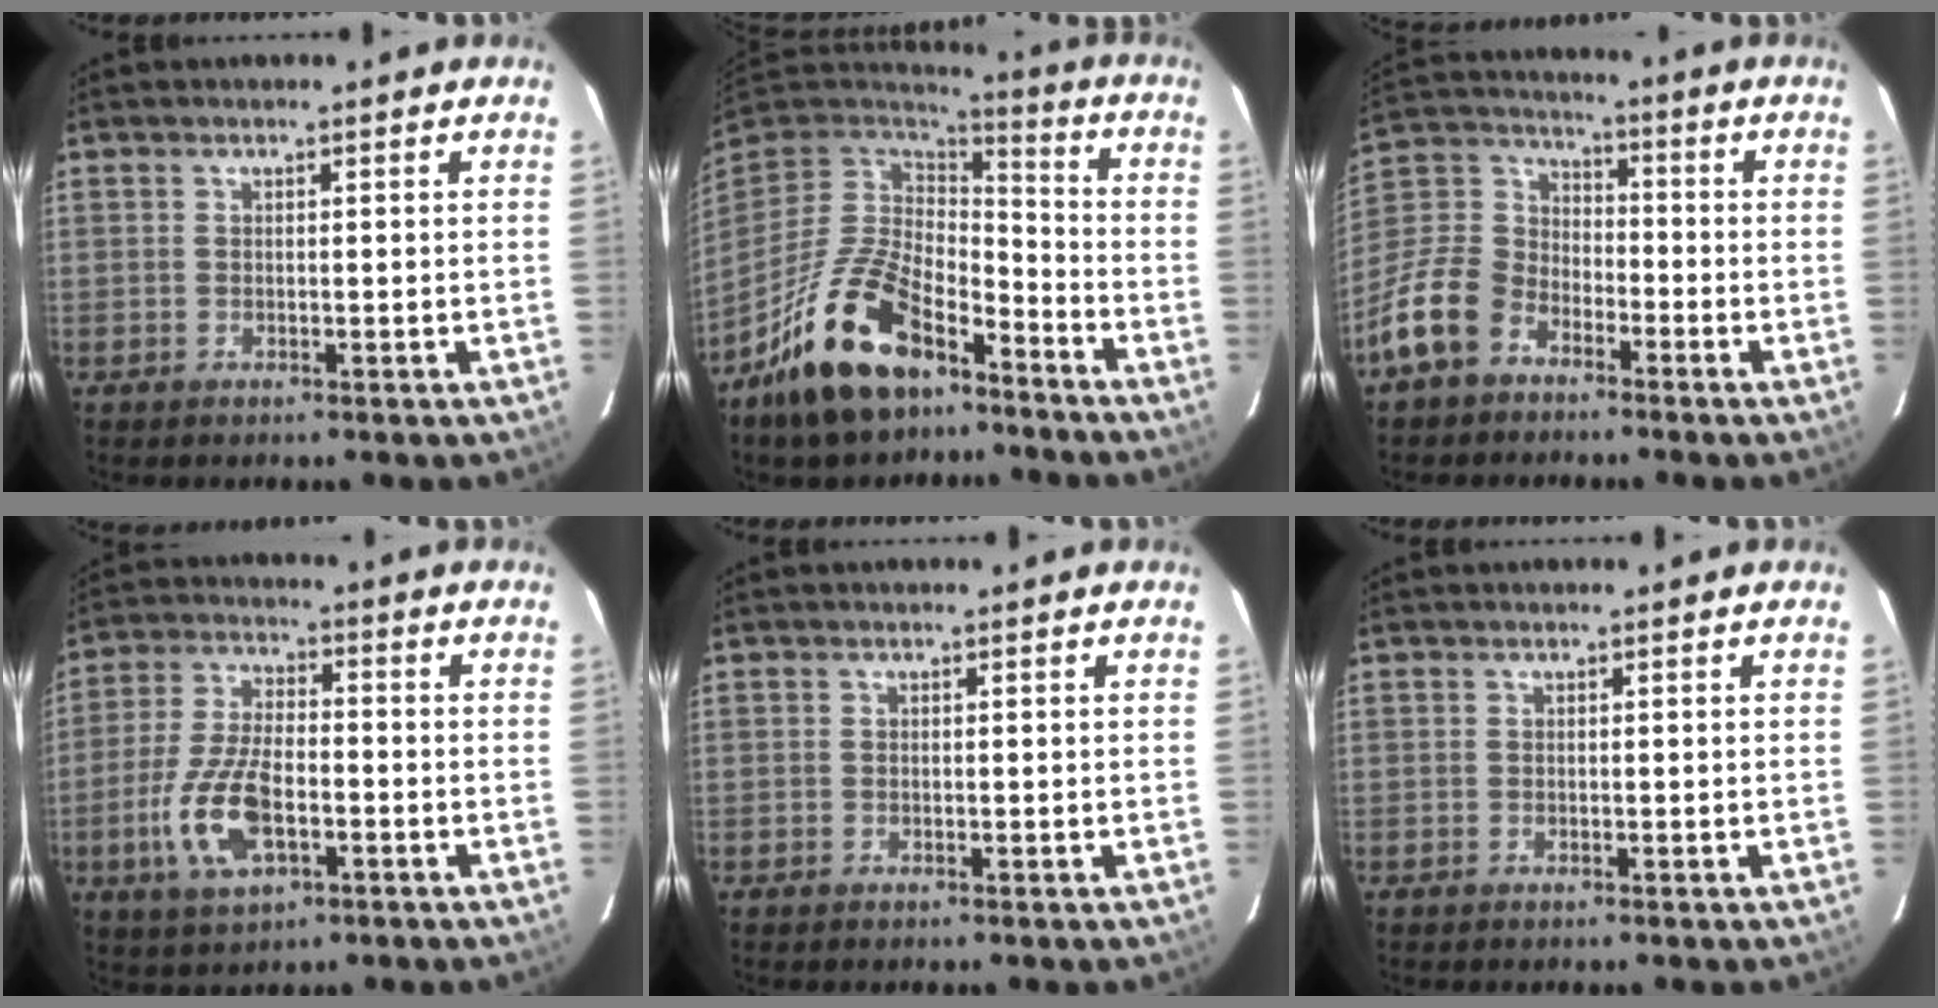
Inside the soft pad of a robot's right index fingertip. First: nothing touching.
{"total": 18.9, "force": [-11.8, 9.2, 11.5], "torque": [-0.235, -0.006, -0.206]}
{"total": 14.3, "force": [-8.5, 9.6, 6.3], "torque": [-0.157, 0.033, -0.164]}
{"total": 12.5, "force": [-4.2, 5.7, 10.4], "torque": [-0.222, -0.003, -0.073]}
{"total": 0.0}
{"total": 0.0}